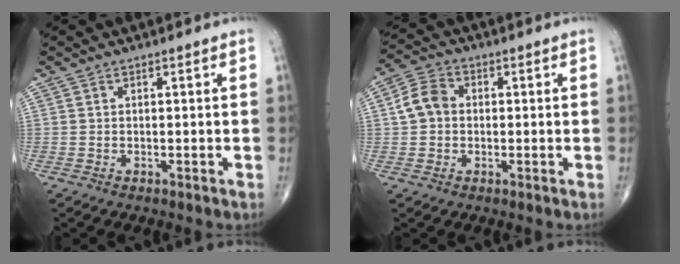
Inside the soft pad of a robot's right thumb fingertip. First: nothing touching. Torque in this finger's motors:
{"motor_torque": [-0.06, 0.11, 0.14, -0.01, 0.08]}